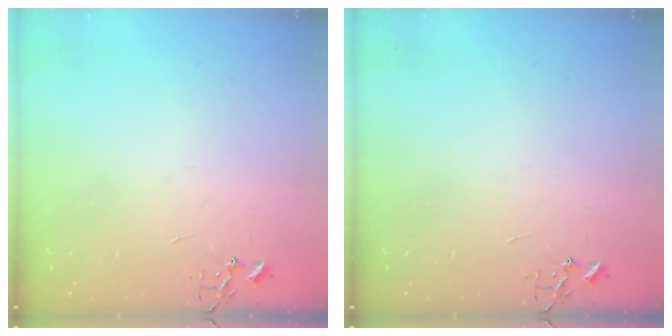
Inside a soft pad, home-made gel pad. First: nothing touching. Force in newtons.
{"total": 0.0}